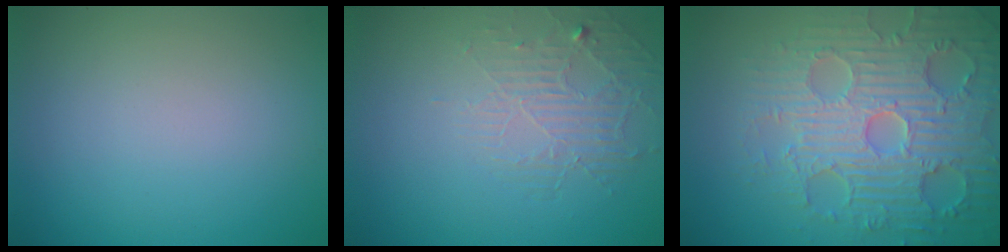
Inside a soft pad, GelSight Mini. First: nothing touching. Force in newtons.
{"total": 2.0, "press": 1.1, "slide": 1.7}
{"total": 7.7, "press": 6.3, "slide": 4.5}